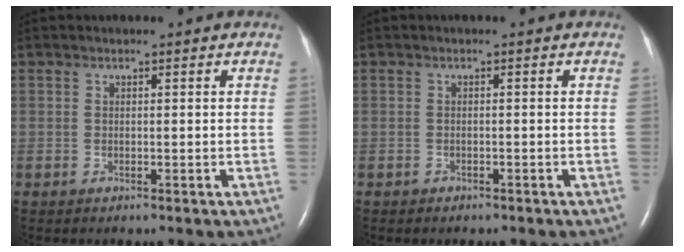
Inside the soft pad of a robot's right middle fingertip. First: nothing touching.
{"total": 0.9, "force": [-0.7, 0.5, 0.3], "torque": [-0.010, 0.001, -0.007]}